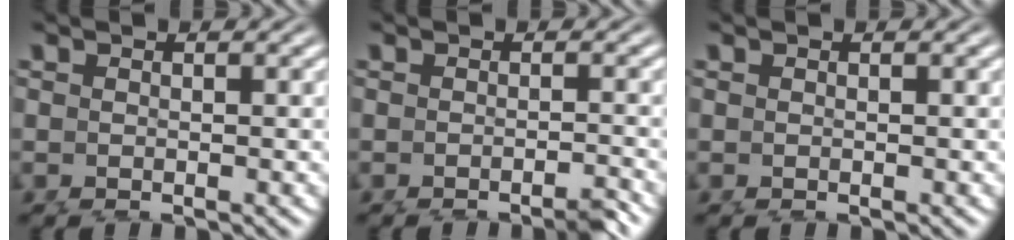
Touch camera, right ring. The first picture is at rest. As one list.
[{"total": 2.0, "force": [-1.7, -0.1, 1.0], "torque": [-0.009, 0.002, -0.026]}, {"total": 0.0}]